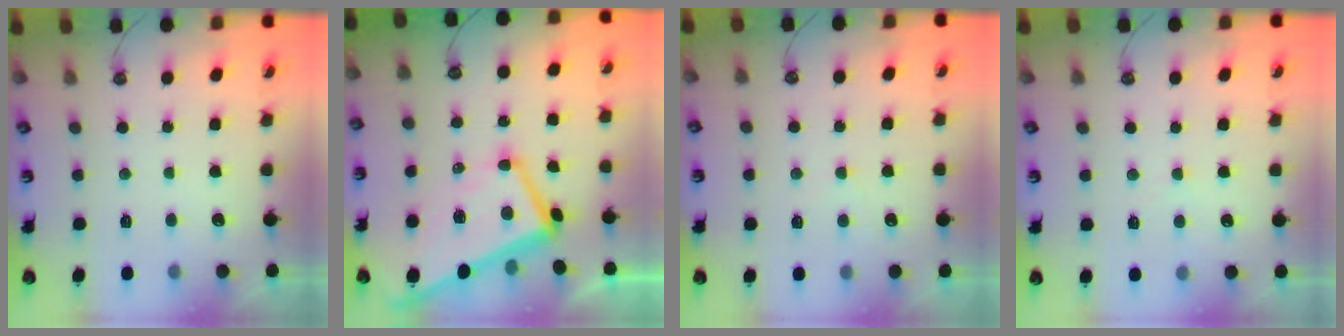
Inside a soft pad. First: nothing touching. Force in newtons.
{"total": 6.3, "press": 6.2, "slide": 1.2}
{"total": 2.2, "press": 2.1, "slide": 0.4}
{"total": 1.4, "press": 1.3, "slide": 0.4}